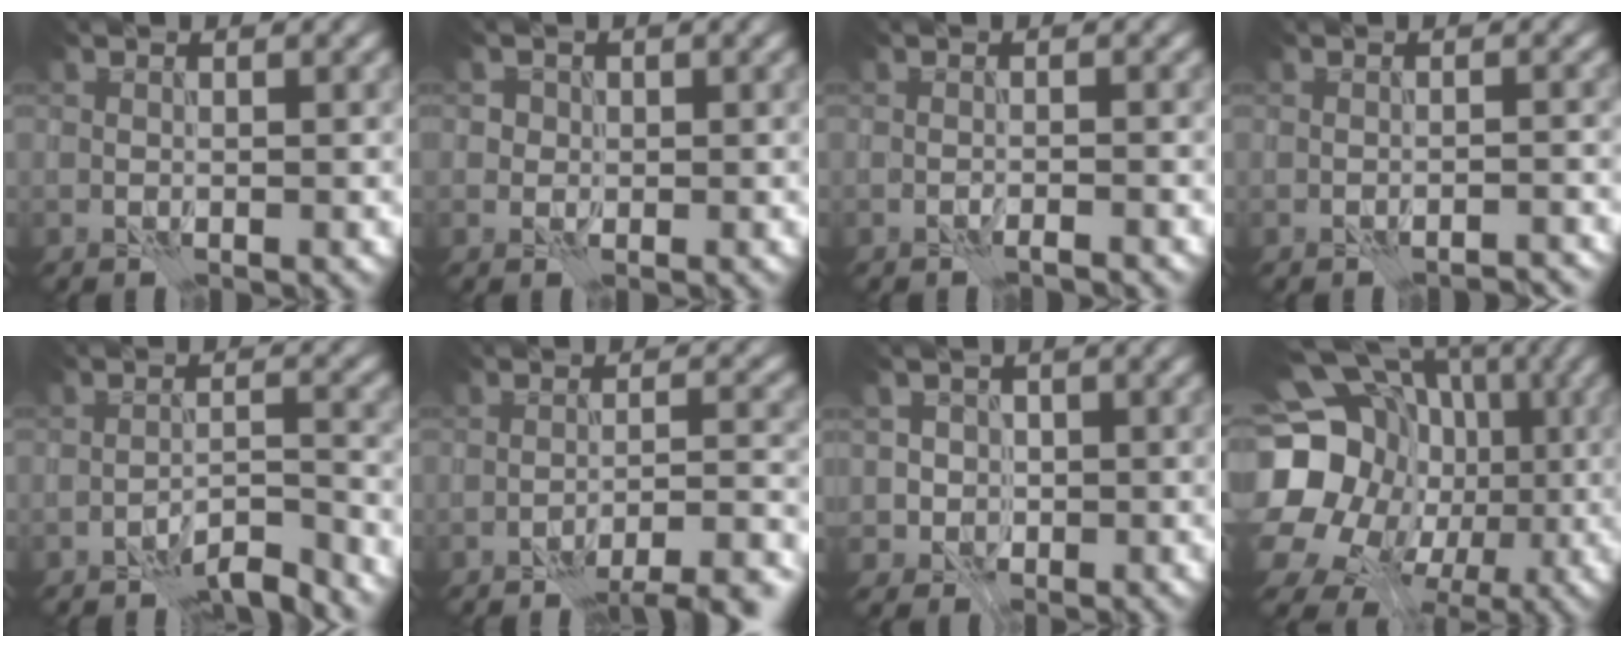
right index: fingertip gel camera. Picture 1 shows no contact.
{"total": 1.3, "force": [0.4, 1.2, 0.1], "torque": [0.013, 0.007, 0.005]}
{"total": 1.1, "force": [-1.1, -0.2, 0.2], "torque": [0.003, 0.004, -0.020]}
{"total": 1.6, "force": [-1.6, 0.1, 0.2], "torque": [-0.003, 0.009, -0.021]}
{"total": 4.7, "force": [-4.1, 0.7, 2.1], "torque": [-0.030, 0.006, -0.067]}
{"total": 7.6, "force": [-6.3, 1.8, 3.7], "torque": [-0.044, 0.007, -0.077]}
{"total": 2.5, "force": [0.1, 2.5, 0.3], "torque": [0.014, 0.009, 0.000]}
{"total": 22.3, "force": [-2.7, 19.2, 10.9], "torque": [-0.207, -0.015, -0.075]}